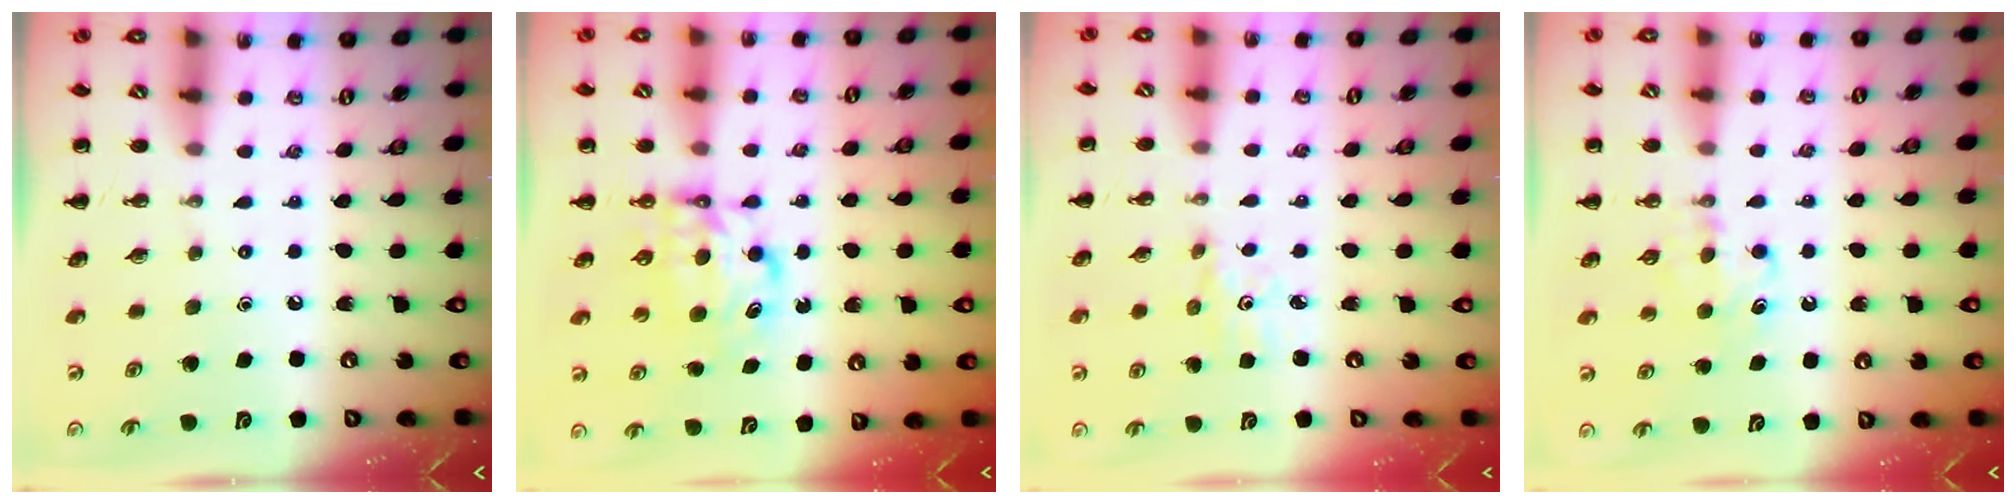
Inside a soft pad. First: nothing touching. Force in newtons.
{"total": 6.5, "press": 6.5, "slide": 0.4}
{"total": 3.0, "press": 2.9, "slide": 0.9}
{"total": 6.0, "press": 5.8, "slide": 1.5}